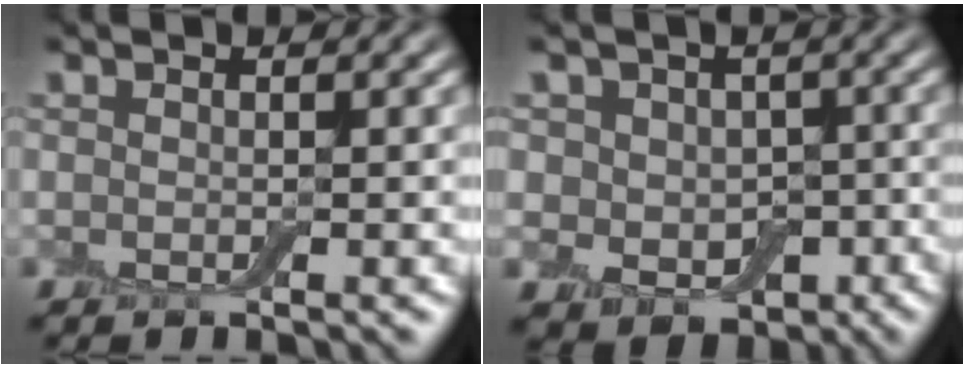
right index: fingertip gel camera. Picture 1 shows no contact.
{"total": 6.0, "force": [-0.2, 5.2, 2.9], "torque": [-0.025, -0.009, -0.011]}